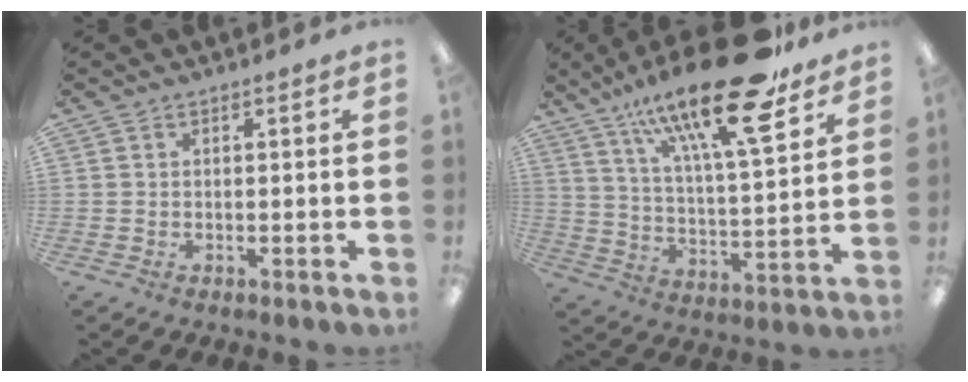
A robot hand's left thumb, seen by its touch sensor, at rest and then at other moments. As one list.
[{"total": 23.7, "force": [16.4, 6.1, 16.1], "torque": [-0.263, -0.097, 0.266]}]